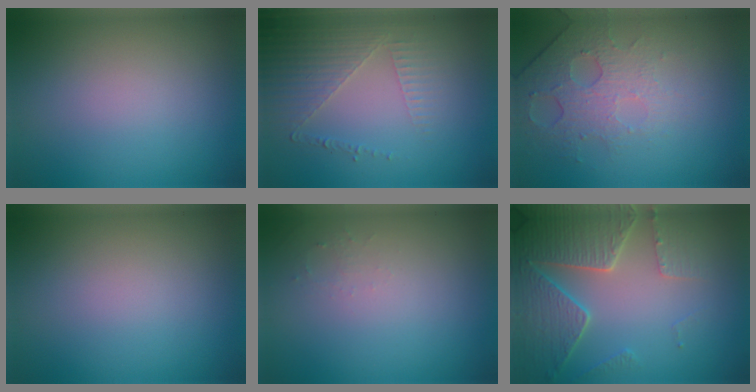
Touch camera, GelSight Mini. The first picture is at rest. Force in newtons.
{"total": 3.7, "press": 3.1, "slide": 2.0}
{"total": 4.8, "press": 3.2, "slide": 3.6}
{"total": 0.0}
{"total": 0.8, "press": 0.8, "slide": 0.3}
{"total": 5.7, "press": 4.9, "slide": 3.0}